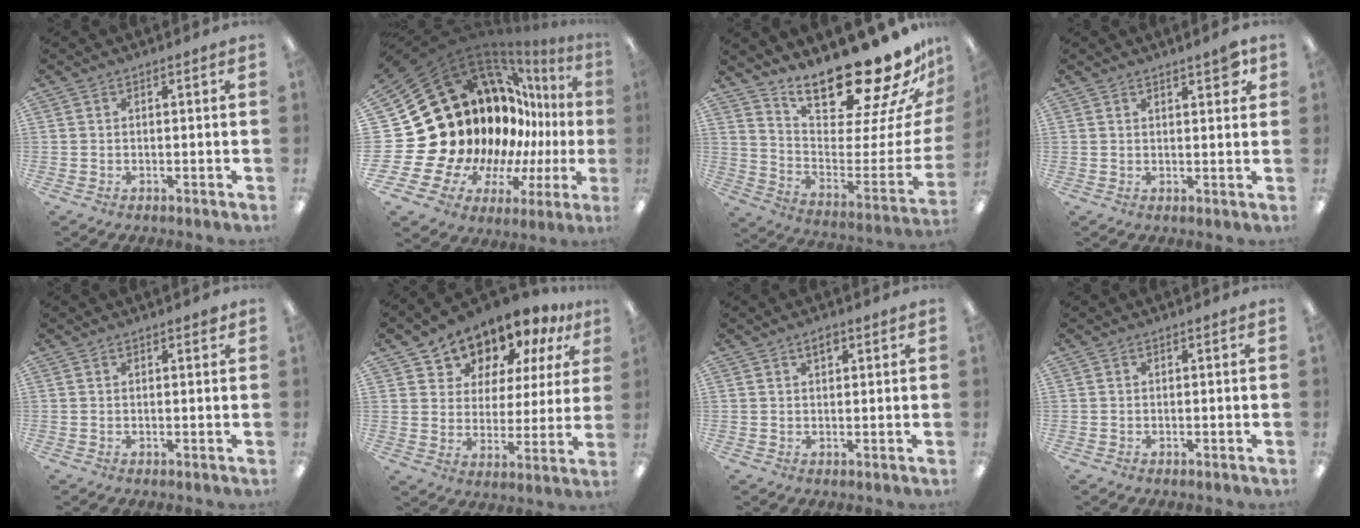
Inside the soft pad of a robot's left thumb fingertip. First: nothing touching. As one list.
[{"total": 25.8, "force": [3.1, 20.0, 15.9], "torque": [-0.234, -0.139, 0.160]}, {"total": 22.5, "force": [19.7, 4.7, 9.9], "torque": [-0.143, -0.171, 0.326]}, {"total": 4.0, "force": [2.9, 1.0, 2.5], "torque": [-0.030, -0.013, 0.045]}, {"total": 1.0, "force": [0.8, 0.2, 0.5], "torque": [0.005, -0.007, 0.011]}, {"total": 11.5, "force": [10.2, 5.3, 1.0], "torque": [-0.031, -0.096, 0.191]}, {"total": 2.3, "force": [1.5, 1.1, 1.4], "torque": [-0.014, -0.005, 0.024]}, {"total": 0.0}]